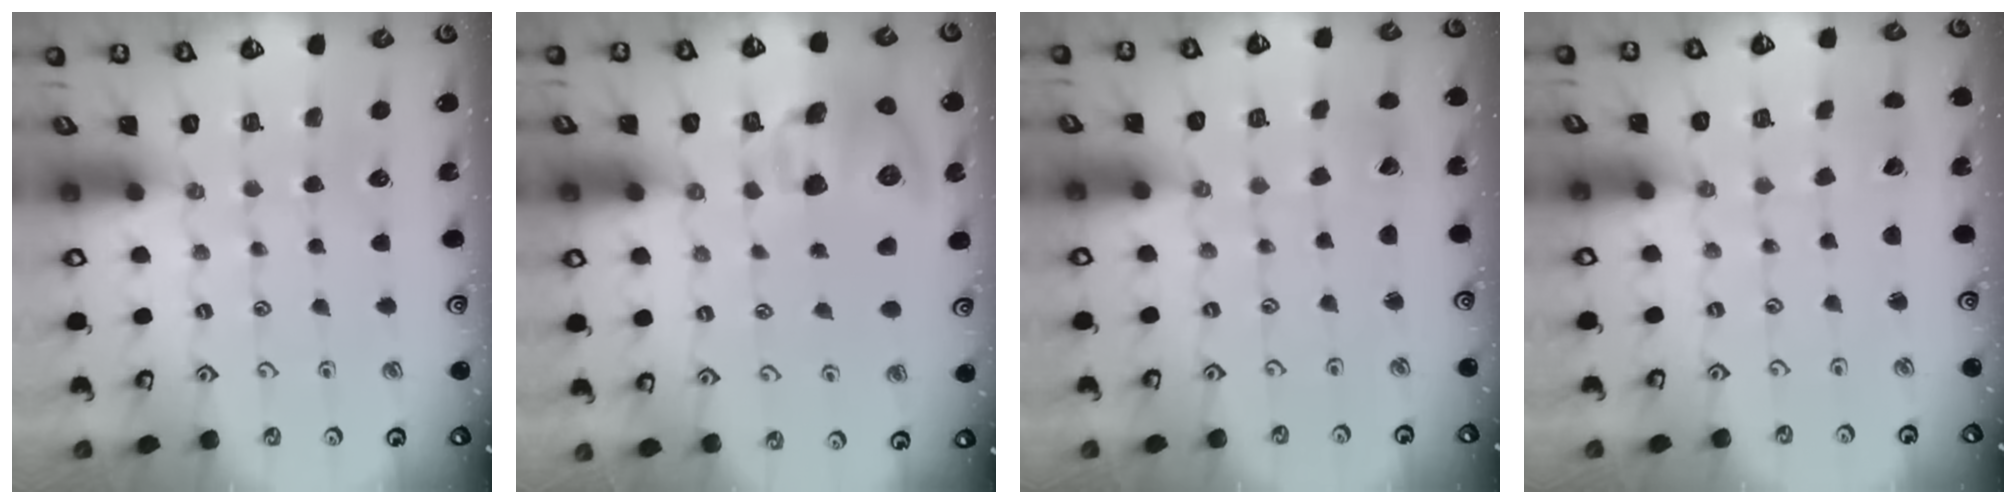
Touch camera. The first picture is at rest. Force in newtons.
{"total": 12.1, "press": 11.9, "slide": 1.9}
{"total": 1.0, "press": 1.0, "slide": 0.1}
{"total": 1.7, "press": 1.7, "slide": 0.1}